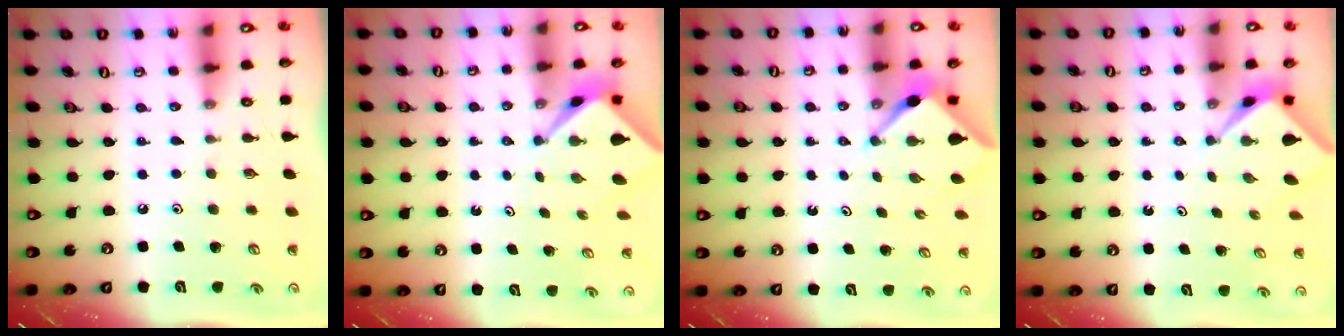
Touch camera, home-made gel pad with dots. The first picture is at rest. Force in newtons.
{"total": 2.3, "press": 2.2, "slide": 0.3}
{"total": 3.8, "press": 3.8, "slide": 0.3}
{"total": 1.9, "press": 1.9, "slide": 0.2}